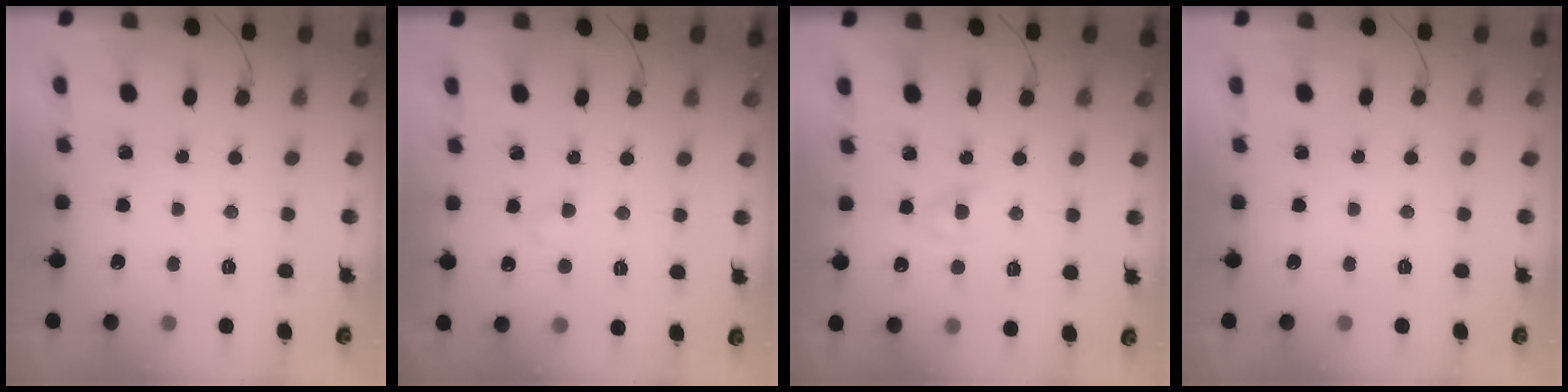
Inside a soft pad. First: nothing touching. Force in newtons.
{"total": 2.3, "press": 2.1, "slide": 1.0}
{"total": 2.0, "press": 1.9, "slide": 0.7}
{"total": 0.0}